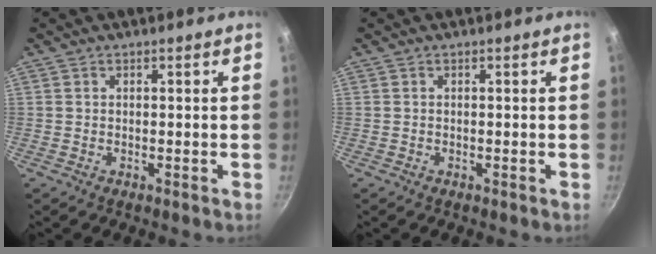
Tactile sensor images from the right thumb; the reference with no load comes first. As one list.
[{"total": 0.0}]